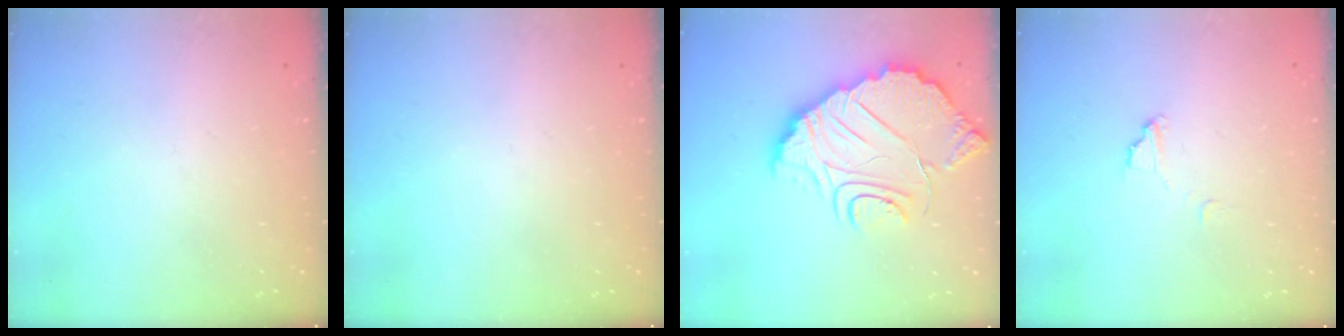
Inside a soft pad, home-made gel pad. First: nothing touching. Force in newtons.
{"total": 0.0}
{"total": 14.6, "press": 14.6, "slide": 1.3}
{"total": 3.5, "press": 3.5, "slide": 0.3}